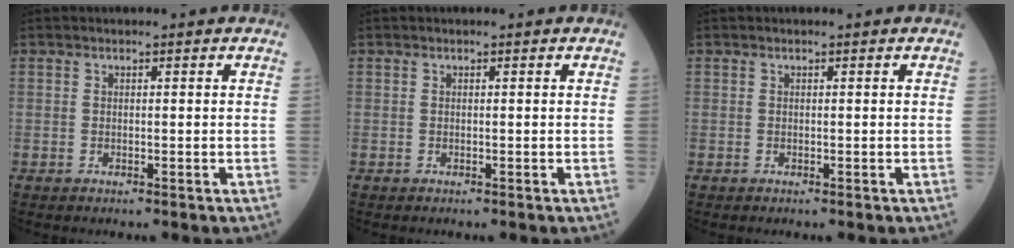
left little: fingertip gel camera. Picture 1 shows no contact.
{"total": 0.0}
{"total": 0.0}